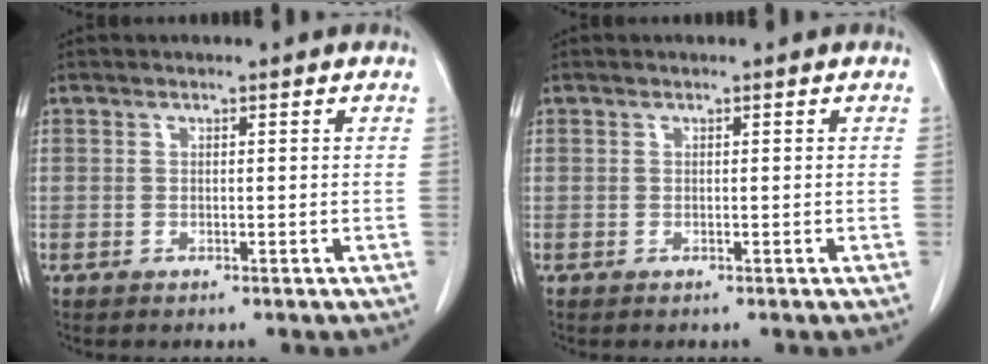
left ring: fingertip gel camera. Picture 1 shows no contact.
{"total": 0.0}